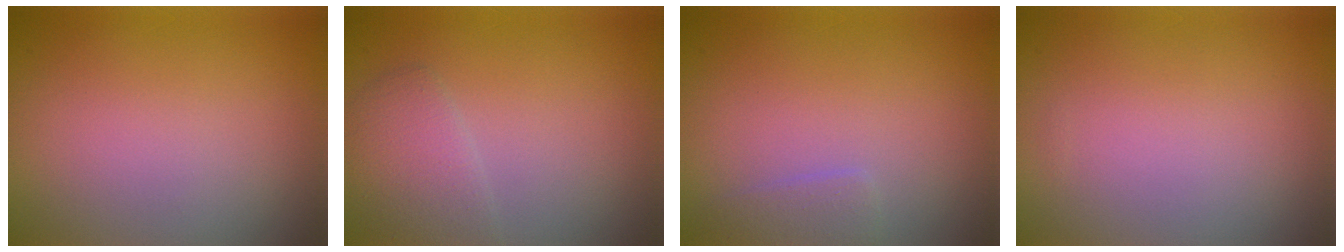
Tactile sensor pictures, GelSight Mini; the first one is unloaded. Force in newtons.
{"total": 2.6, "press": 2.6, "slide": 0.2}
{"total": 1.3, "press": 1.3, "slide": 0.1}
{"total": 0.0}